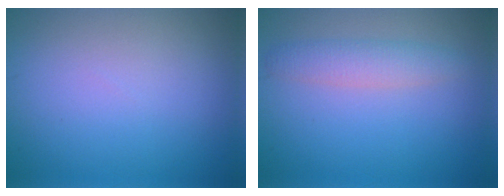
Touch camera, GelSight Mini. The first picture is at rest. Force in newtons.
{"total": 2.4, "press": 2.4, "slide": 0.0}